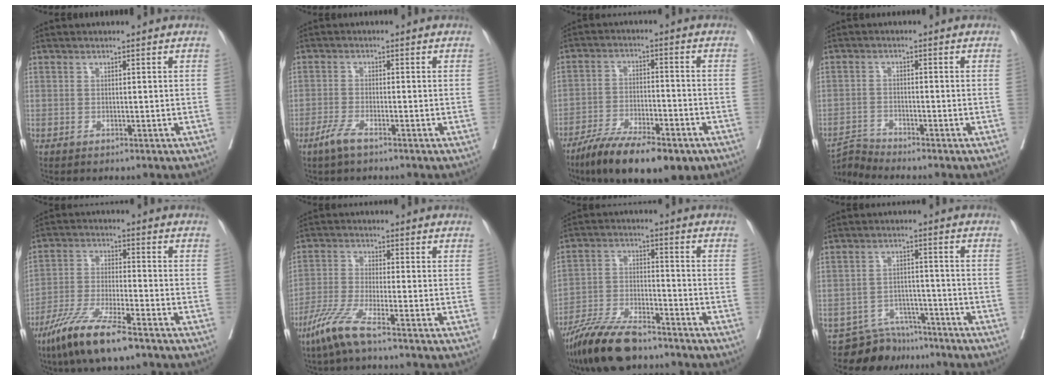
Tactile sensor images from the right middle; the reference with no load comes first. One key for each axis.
{"total": 3.0, "fx": -2.1, "fy": 0.4, "fz": 2.1, "tx": -0.049, "ty": -0.004, "tz": -0.045}
{"total": 14.6, "fx": -10.2, "fy": 4.1, "fz": 9.6, "tx": -0.154, "ty": -0.019, "tz": -0.167}
{"total": 0.0}
{"total": 11.2, "fx": -7.7, "fy": 1.3, "fz": 8.0, "tx": -0.165, "ty": -0.030, "tz": -0.144}
{"total": 6.4, "fx": -4.4, "fy": -0.1, "fz": 4.6, "tx": -0.102, "ty": -0.018, "tz": -0.096}
{"total": 11.7, "fx": -9.6, "fy": 2.4, "fz": 6.2, "tx": -0.121, "ty": -0.021, "tz": -0.177}
{"total": 6.6, "fx": -6.0, "fy": 2.7, "fz": -0.6, "tx": 0.015, "ty": 0.017, "tz": -0.096}